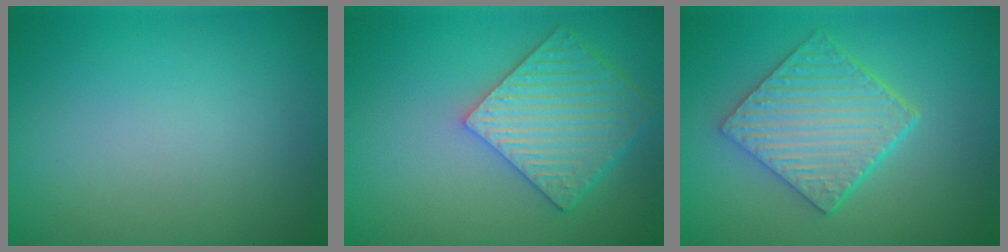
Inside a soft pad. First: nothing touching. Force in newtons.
{"total": 5.9, "press": 5.0, "slide": 3.1}
{"total": 5.6, "press": 4.5, "slide": 3.4}